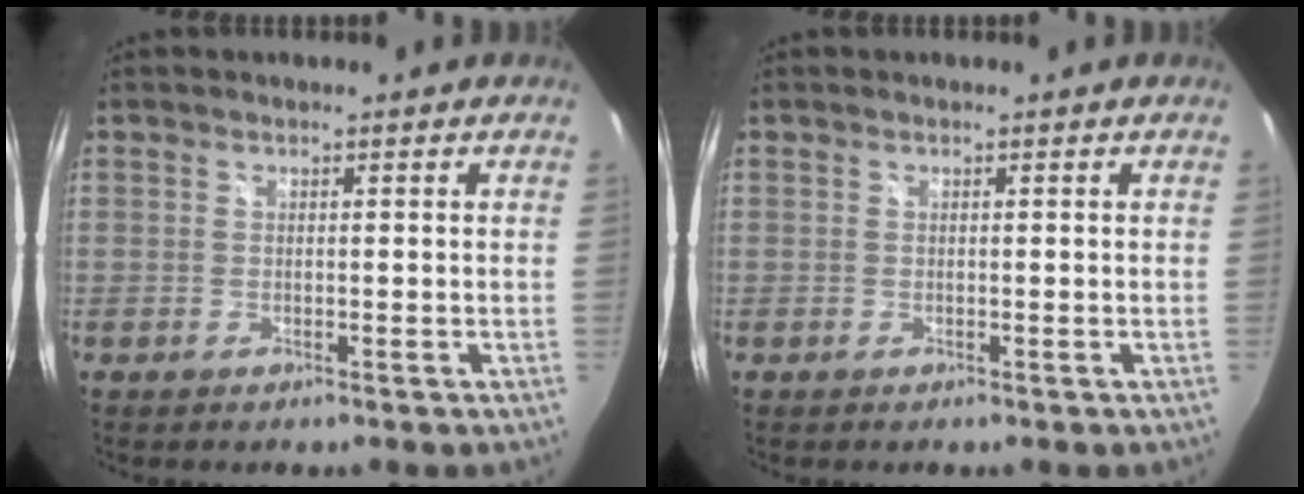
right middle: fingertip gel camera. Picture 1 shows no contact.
{"total": 0.0}